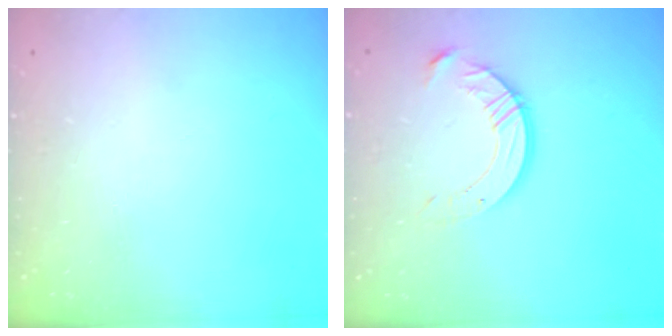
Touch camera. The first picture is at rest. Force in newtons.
{"total": 10.5, "press": 10.4, "slide": 0.9}